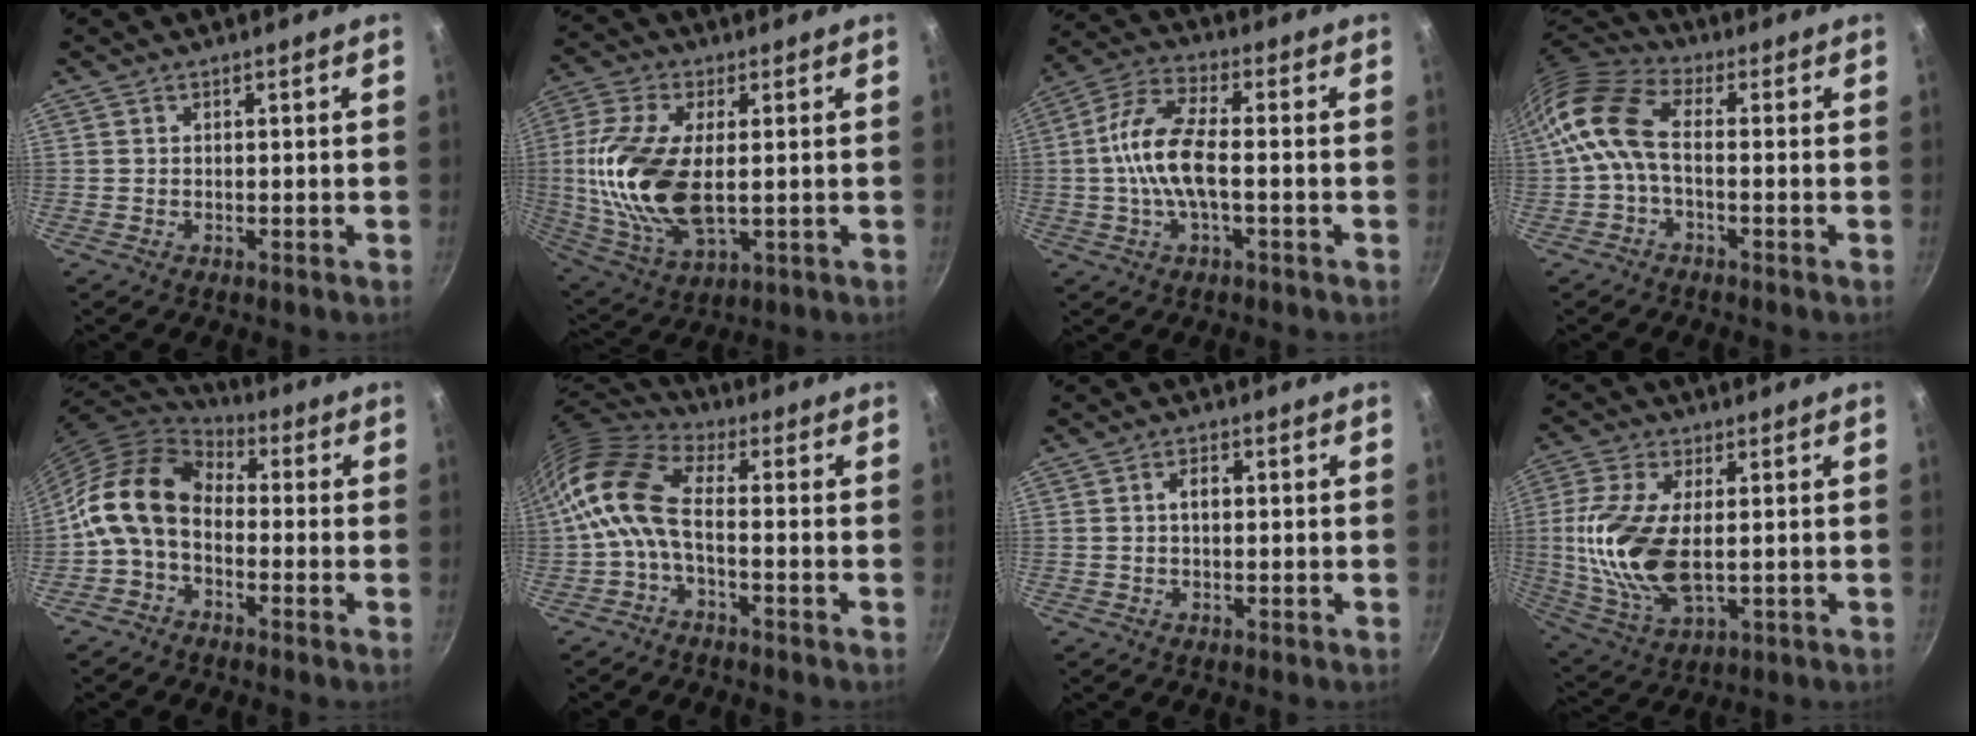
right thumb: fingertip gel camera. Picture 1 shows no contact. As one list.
[{"total": 18.0, "force": [0.6, 8.9, 15.6], "torque": [-0.317, -0.007, 0.013]}, {"total": 11.1, "force": [-1.2, 4.3, 10.2], "torque": [-0.207, 0.029, -0.038]}, {"total": 10.1, "force": [-0.8, 5.4, 8.5], "torque": [-0.181, 0.032, -0.035]}, {"total": 13.0, "force": [-1.7, 9.0, 9.2], "torque": [-0.157, 0.040, -0.053]}, {"total": 10.9, "force": [-1.9, 5.2, 9.4], "torque": [-0.198, 0.032, -0.055]}, {"total": 2.5, "force": [0.2, 1.5, 2.0], "torque": [-0.031, 0.008, 0.002]}, {"total": 15.7, "force": [0.4, 7.8, 13.6], "torque": [-0.278, -0.010, 0.009]}]